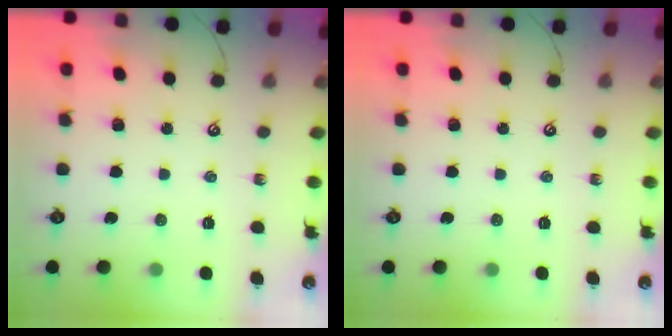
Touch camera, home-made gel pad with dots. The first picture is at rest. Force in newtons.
{"total": 0.0}